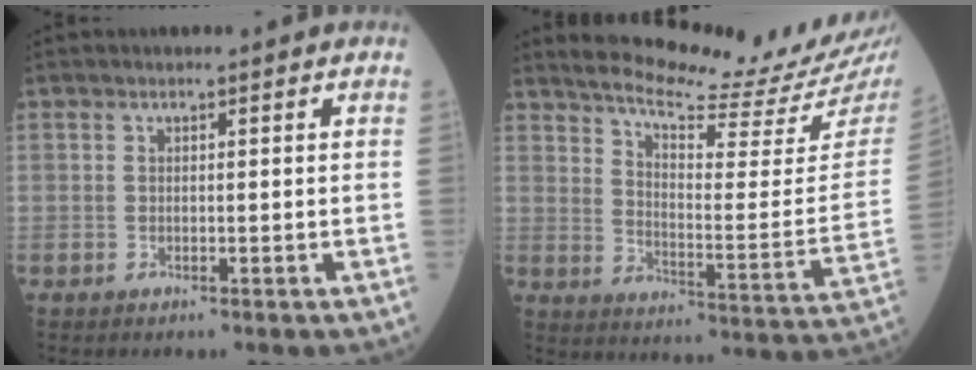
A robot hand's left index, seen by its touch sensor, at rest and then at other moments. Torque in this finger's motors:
{"motor_torque": [0.95, -1.18, 0.19, 0.04]}